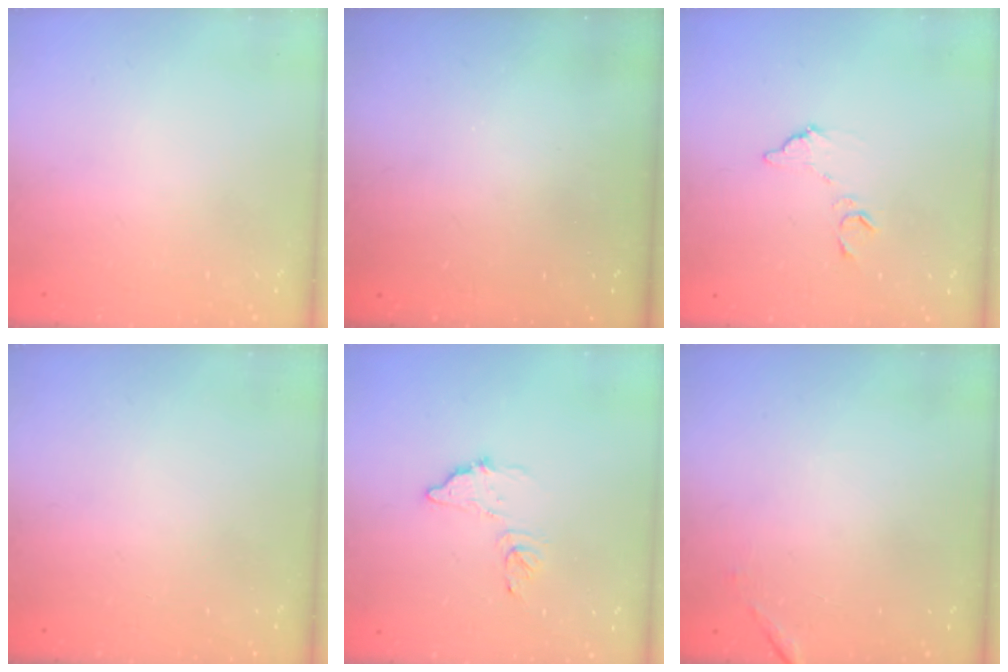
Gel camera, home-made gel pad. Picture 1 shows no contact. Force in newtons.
{"total": 3.3, "press": 3.3, "slide": 0.2}
{"total": 7.6, "press": 7.6, "slide": 0.3}
{"total": 0.0}
{"total": 8.8, "press": 8.8, "slide": 0.5}
{"total": 6.2, "press": 6.2, "slide": 0.2}